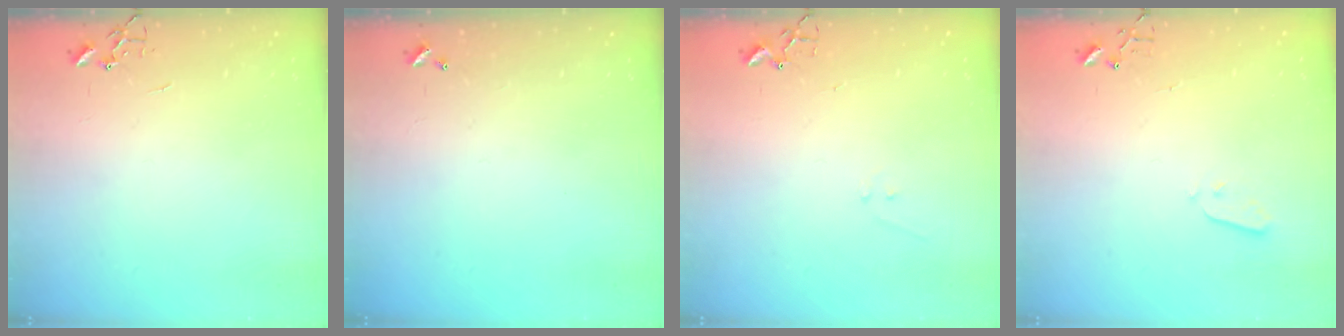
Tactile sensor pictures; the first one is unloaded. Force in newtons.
{"total": 0.0}
{"total": 6.1, "press": 6.1, "slide": 0.5}
{"total": 3.0, "press": 3.0, "slide": 0.3}